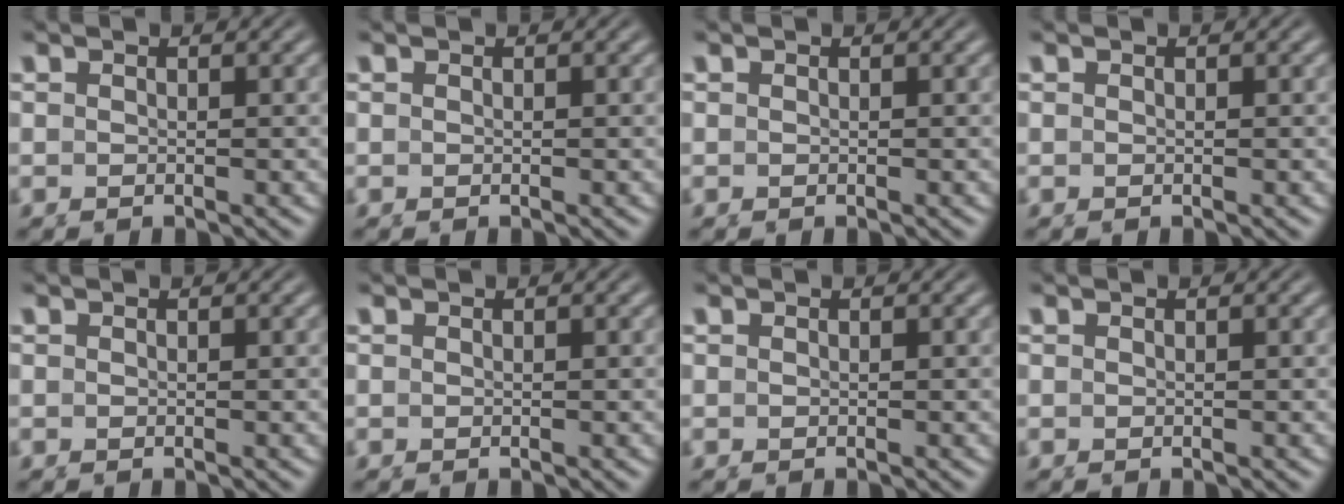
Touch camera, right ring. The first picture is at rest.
{"total": 0.0}
{"total": 0.0}
{"total": 0.0}
{"total": 0.0}
{"total": 0.0}
{"total": 0.0}
{"total": 0.0}